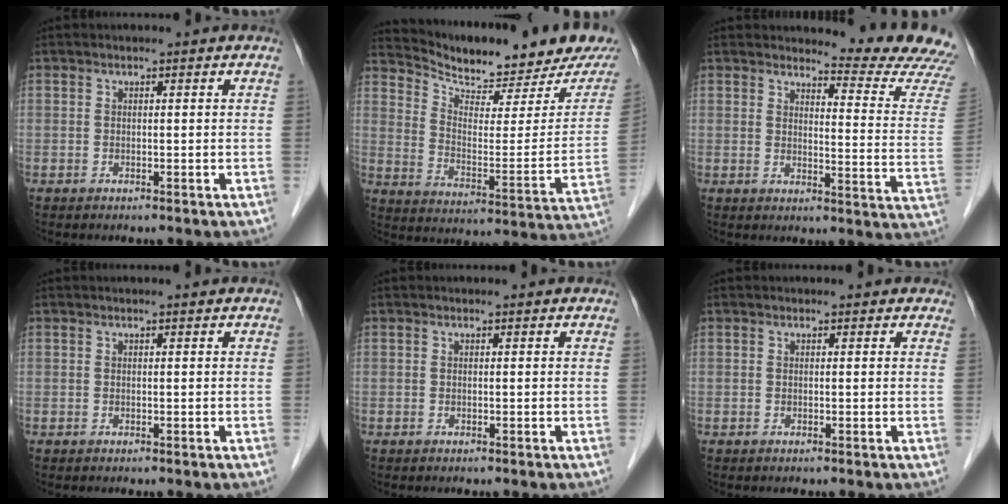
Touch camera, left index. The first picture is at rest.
{"total": 19.1, "force": [17.2, 3.3, 7.5], "torque": [-0.124, -0.045, 0.241]}
{"total": 12.8, "force": [12.7, -1.3, 1.2], "torque": [-0.010, -0.126, 0.128]}
{"total": 0.8, "force": [0.7, -0.1, 0.3], "torque": [-0.010, 0.003, 0.012]}
{"total": 0.7, "force": [0.6, 0.1, 0.1], "torque": [-0.007, 0.003, 0.007]}
{"total": 2.2, "force": [1.9, 0.9, 0.5], "torque": [-0.005, 0.005, 0.010]}